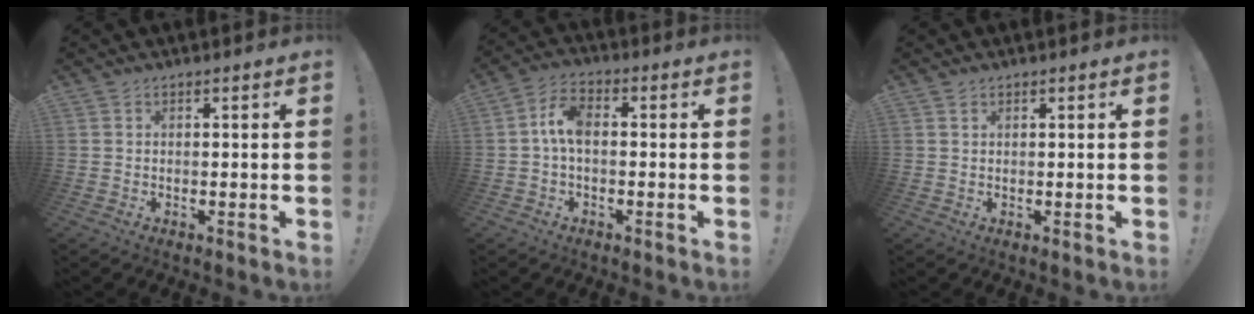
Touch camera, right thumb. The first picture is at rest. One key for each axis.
{"total": 7.0, "fx": 0.0, "fy": 3.7, "fz": 5.9, "tx": -0.117, "ty": 0.013, "tz": 0.005}
{"total": 0.8, "fx": 0.5, "fy": 0.4, "fz": 0.4, "tx": -0.009, "ty": 0.001, "tz": 0.010}